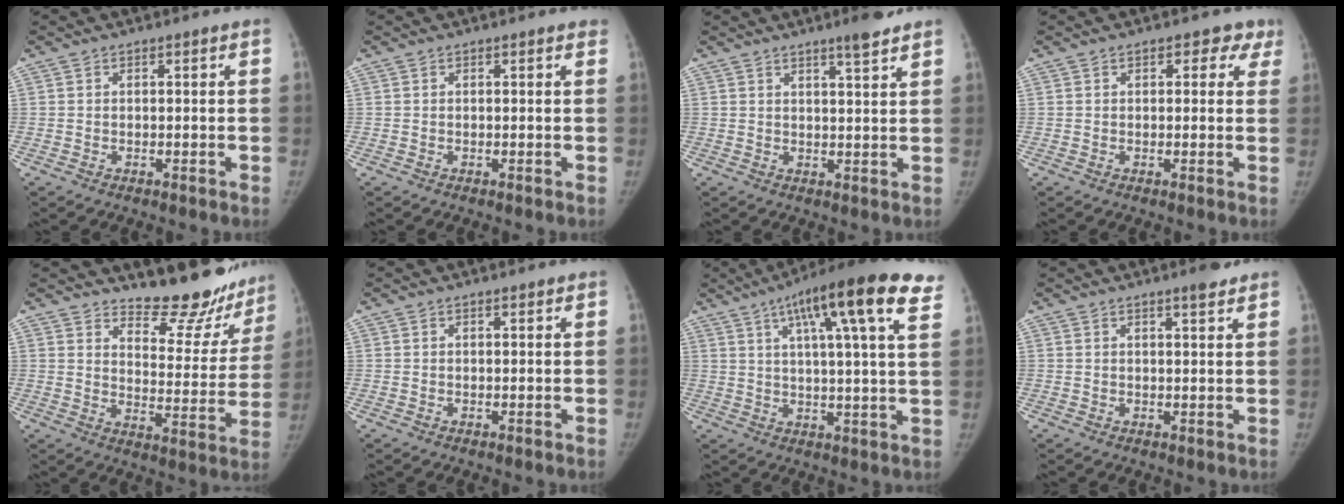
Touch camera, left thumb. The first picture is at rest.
{"total": 0.6, "force": [0.5, 0.2, 0.2], "torque": [-0.001, 0.000, 0.001]}
{"total": 4.4, "force": [3.4, 0.3, 2.8], "torque": [-0.037, -0.025, 0.049]}
{"total": 4.0, "force": [2.3, 2.6, 1.9], "torque": [0.019, -0.003, 0.018]}
{"total": 17.2, "force": [15.8, 5.4, 4.3], "torque": [0.000, -0.144, 0.197]}
{"total": 0.5, "force": [0.4, 0.2, 0.1], "torque": [-0.005, -0.004, 0.006]}
{"total": 19.6, "force": [10.3, 3.4, 16.3], "torque": [-0.232, -0.009, 0.140]}
{"total": 2.6, "force": [2.1, 0.4, 1.6], "torque": [-0.020, -0.014, 0.029]}